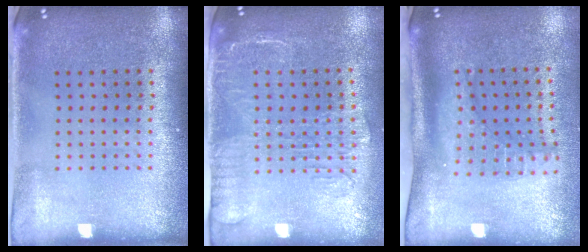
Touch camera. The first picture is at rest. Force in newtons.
{"total": 1.8, "press": 1.5, "slide": 0.9}
{"total": 2.2, "press": 1.6, "slide": 1.5}